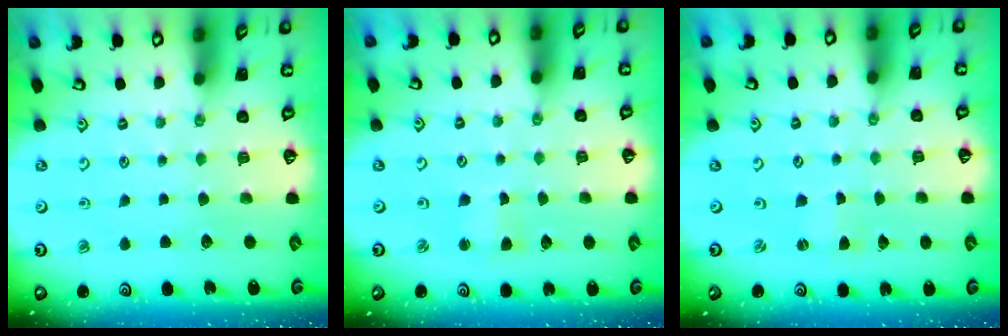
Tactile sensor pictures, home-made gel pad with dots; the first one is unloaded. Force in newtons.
{"total": 2.8, "press": 2.7, "slide": 0.6}
{"total": 0.7, "press": 0.7, "slide": 0.1}